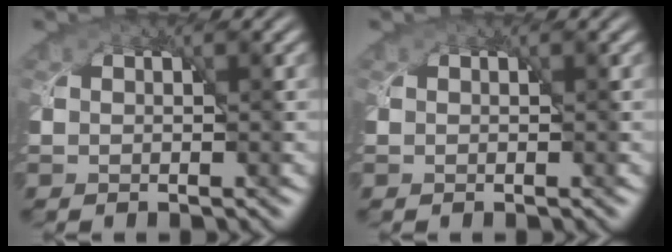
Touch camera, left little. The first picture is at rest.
{"total": 0.0}